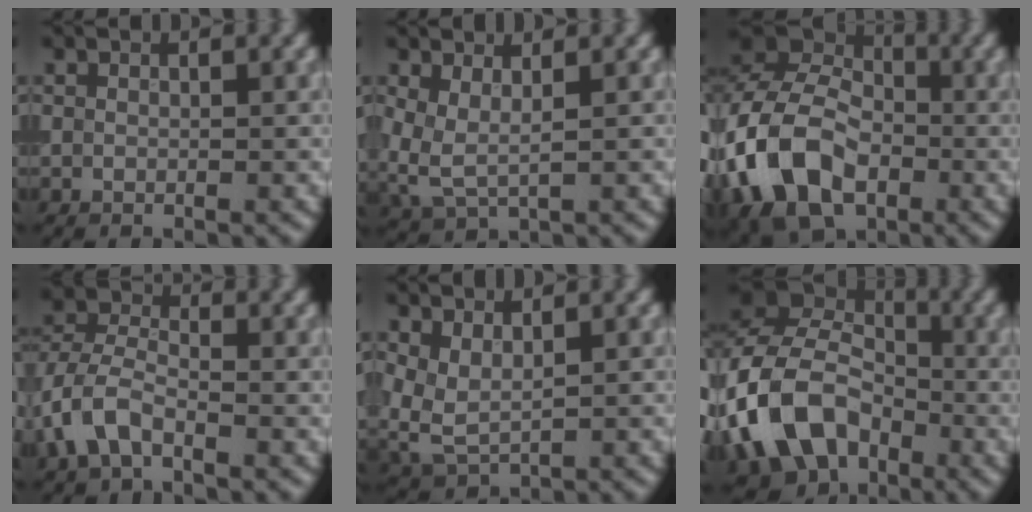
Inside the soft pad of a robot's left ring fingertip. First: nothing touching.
{"total": 3.2, "force": [0.8, 1.6, 2.6], "torque": [-0.073, -0.005, 0.015]}
{"total": 12.0, "force": [-3.9, 8.4, 7.6], "torque": [-0.163, -0.015, -0.083]}
{"total": 4.6, "force": [-2.2, 2.7, 3.0], "torque": [-0.068, 0.004, -0.055]}
{"total": 3.3, "force": [1.0, 2.0, 2.5], "torque": [-0.065, -0.001, 0.023]}
{"total": 11.8, "force": [-4.4, 8.6, 6.8], "torque": [-0.140, -0.007, -0.096]}